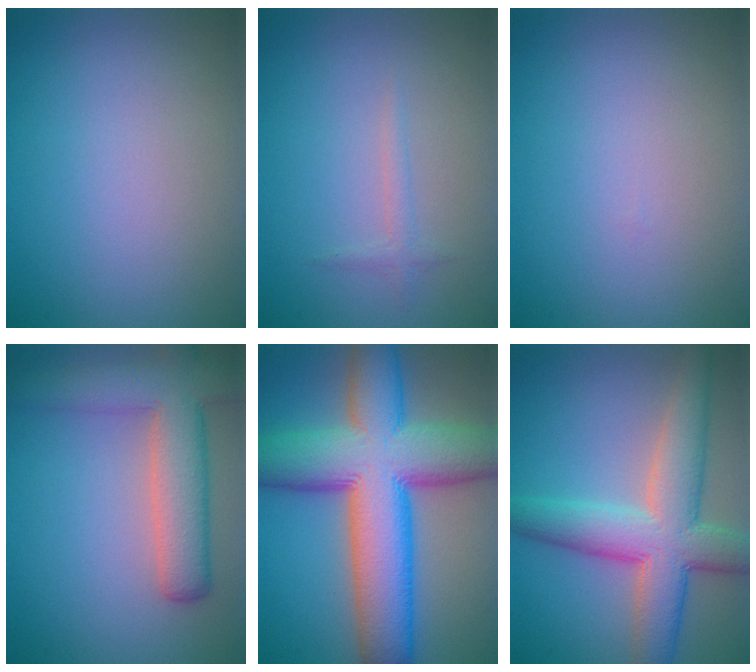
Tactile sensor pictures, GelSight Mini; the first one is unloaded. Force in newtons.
{"total": 1.0, "press": 1.0, "slide": 0.0}
{"total": 0.0}
{"total": 6.8, "press": 6.7, "slide": 0.6}
{"total": 14.3, "press": 14.3, "slide": 0.6}
{"total": 7.9, "press": 7.9, "slide": 0.6}